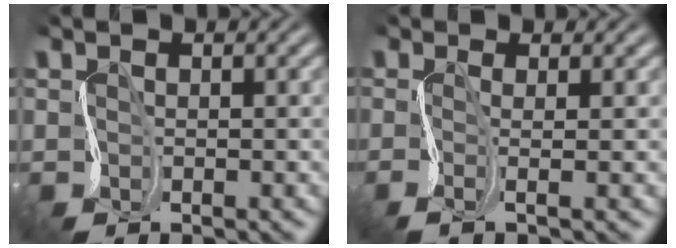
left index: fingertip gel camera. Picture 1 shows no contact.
{"total": 2.1, "force": [-0.2, 0.5, 2.0], "torque": [-0.037, -0.008, -0.010]}